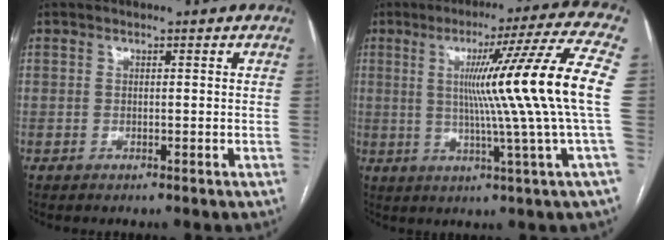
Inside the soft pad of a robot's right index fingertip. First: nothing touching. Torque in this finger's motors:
{"motor_torque": [1.90, 0.24, 0.81, 0.21]}